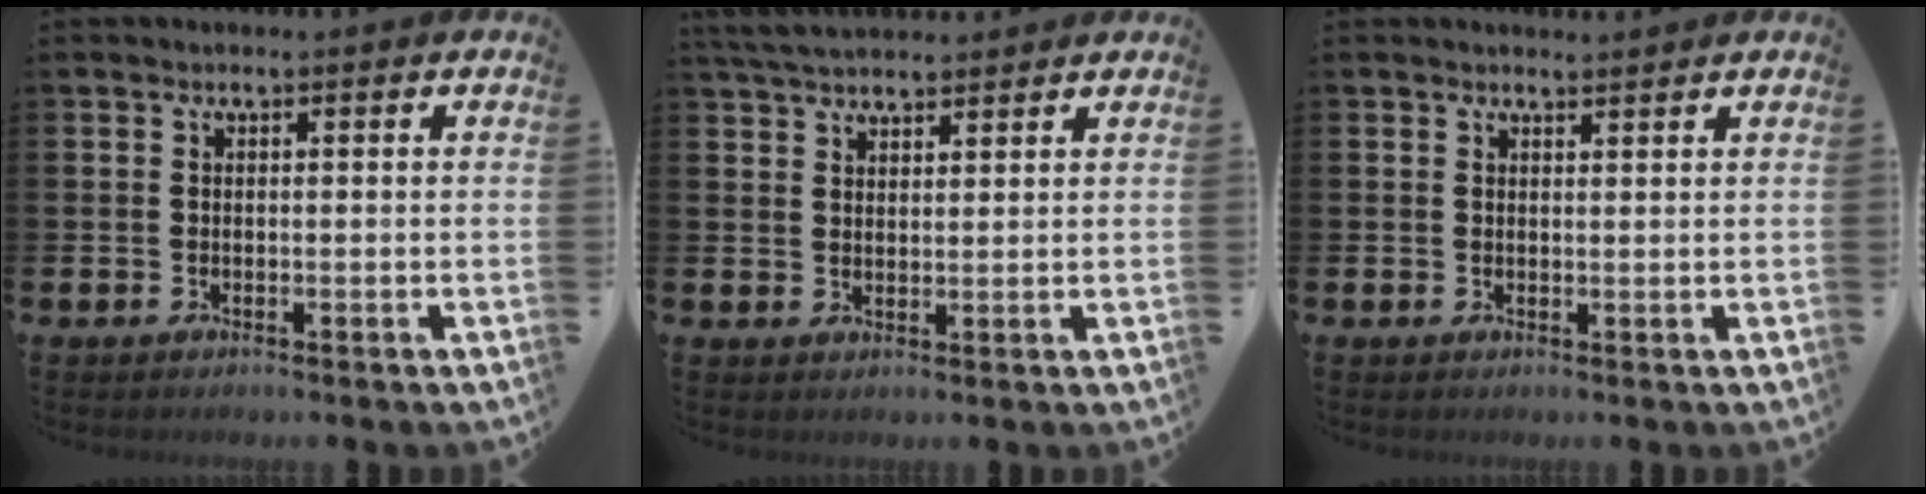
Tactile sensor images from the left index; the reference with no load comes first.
{"total": 4.2, "force": [4.0, 0.9, 0.9], "torque": [-0.027, -0.012, 0.076]}
{"total": 1.4, "force": [1.4, 0.0, 0.0], "torque": [0.007, -0.008, 0.024]}